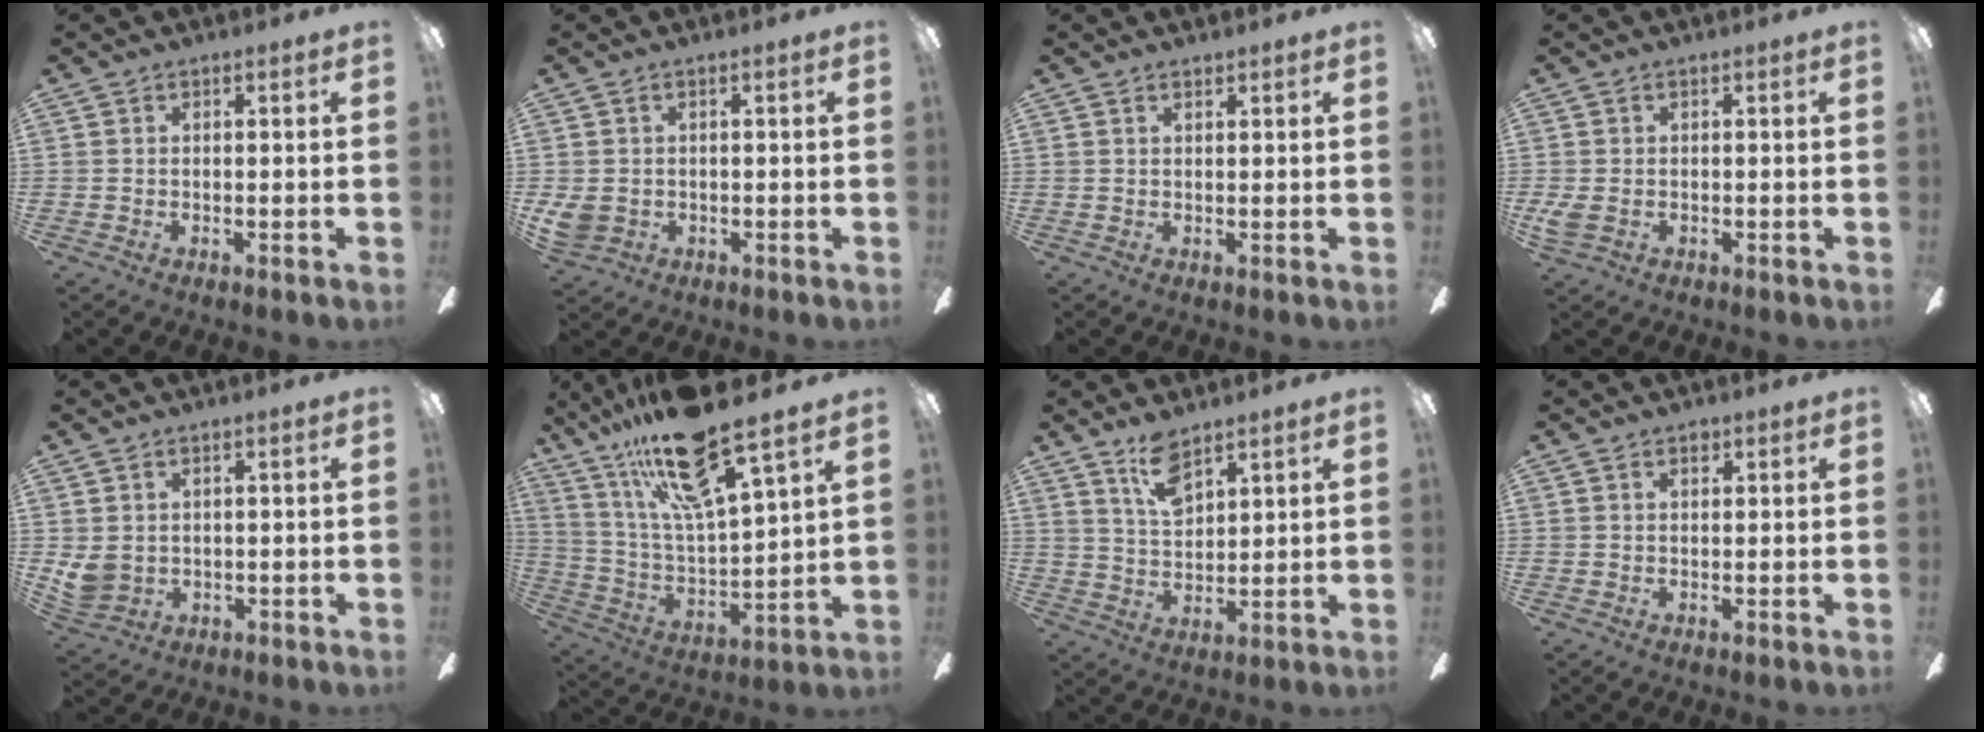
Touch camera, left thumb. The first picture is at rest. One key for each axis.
{"total": 3.7, "fx": 0.0, "fy": 3.2, "fz": 2.0, "tx": -0.048, "ty": 0.000, "tz": 0.000}
{"total": 1.0, "fx": 0.8, "fy": 0.3, "fz": 0.4, "tx": -0.008, "ty": 0.000, "tz": 0.016}
{"total": 3.0, "fx": -0.6, "fy": 2.0, "fz": 2.3, "tx": -0.051, "ty": 0.002, "tz": -0.012}
{"total": 4.9, "fx": 1.6, "fy": 3.9, "fz": 2.5, "tx": -0.064, "ty": -0.005, "tz": 0.033}
{"total": 21.1, "fx": 15.1, "fy": 4.7, "fz": 14.0, "tx": -0.264, "ty": -0.074, "tz": 0.253}
{"total": 8.7, "fx": 6.4, "fy": 3.5, "fz": 4.8, "tx": -0.094, "ty": -0.028, "tz": 0.116}
{"total": 1.4, "fx": 1.0, "fy": 0.7, "fz": 0.8, "tx": -0.008, "ty": -0.002, "tz": 0.016}